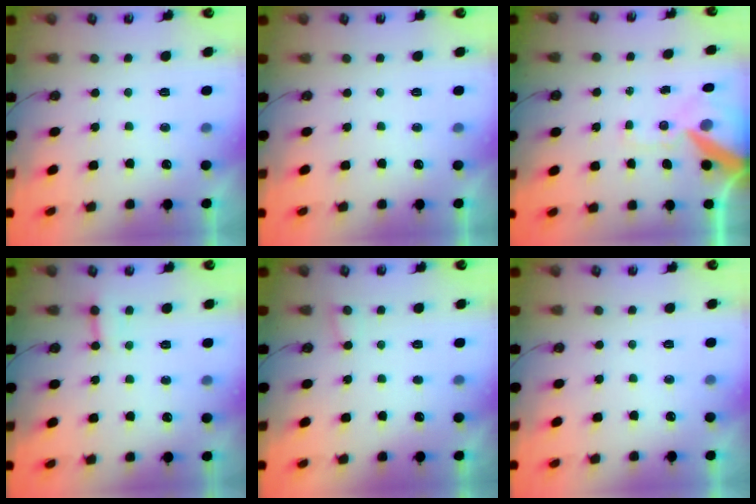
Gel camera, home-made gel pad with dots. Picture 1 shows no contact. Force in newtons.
{"total": 0.0}
{"total": 12.5, "press": 12.4, "slide": 1.8}
{"total": 4.7, "press": 4.7, "slide": 0.4}
{"total": 4.3, "press": 4.3, "slide": 0.4}
{"total": 0.0}